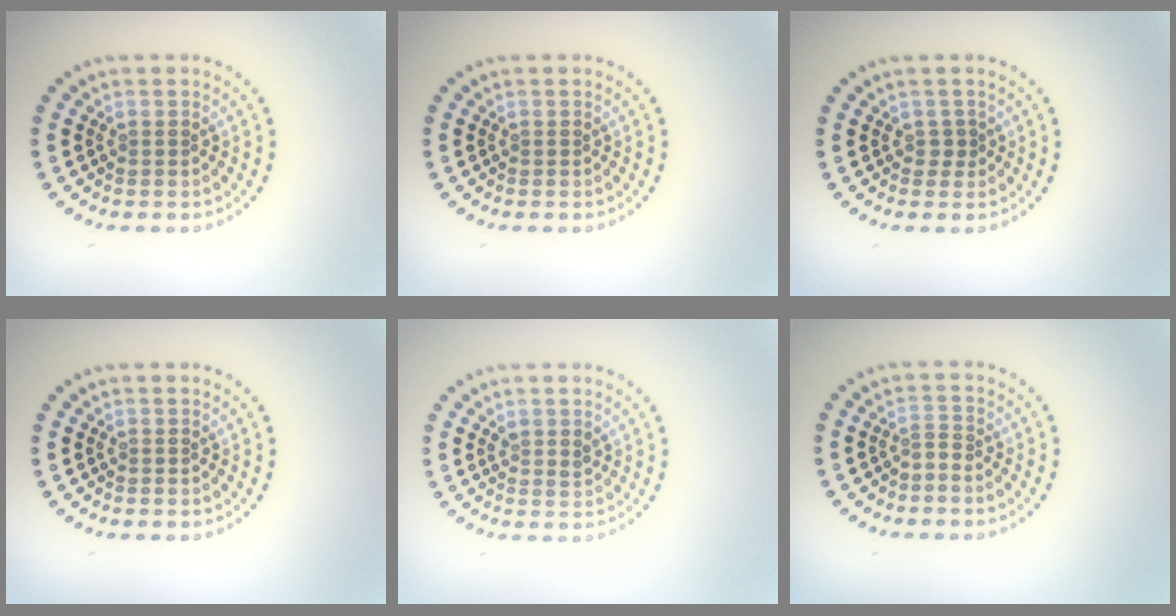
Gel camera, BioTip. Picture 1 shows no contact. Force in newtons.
{"total": 0.0}
{"total": 0.8, "press": 0.7, "slide": 0.3}
{"total": 0.0}
{"total": 1.1, "press": 0.9, "slide": 0.5}
{"total": 0.9, "press": 0.3, "slide": 0.9}